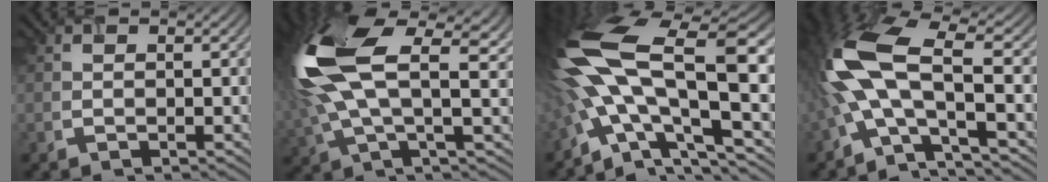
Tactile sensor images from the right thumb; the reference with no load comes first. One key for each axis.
{"total": 17.4, "fx": 4.1, "fy": 7.4, "fz": 15.1, "tx": -0.366, "ty": 0.009, "tz": 0.077}
{"total": 19.0, "fx": -1.5, "fy": 7.3, "fz": 17.5, "tx": -0.348, "ty": -0.004, "tz": -0.024}
{"total": 12.4, "fx": -1.6, "fy": 4.2, "fz": 11.5, "tx": -0.272, "ty": 0.012, "tz": -0.047}